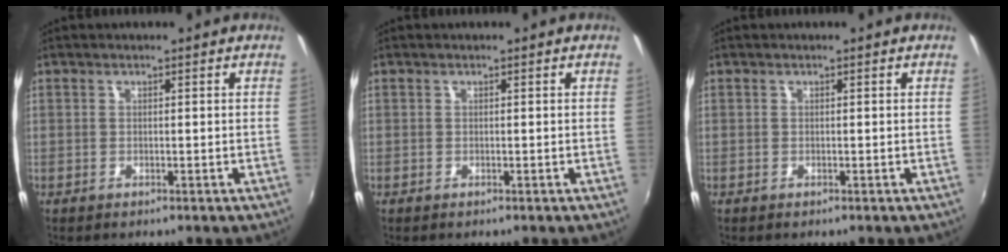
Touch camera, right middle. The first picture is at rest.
{"total": 0.0}
{"total": 0.0}